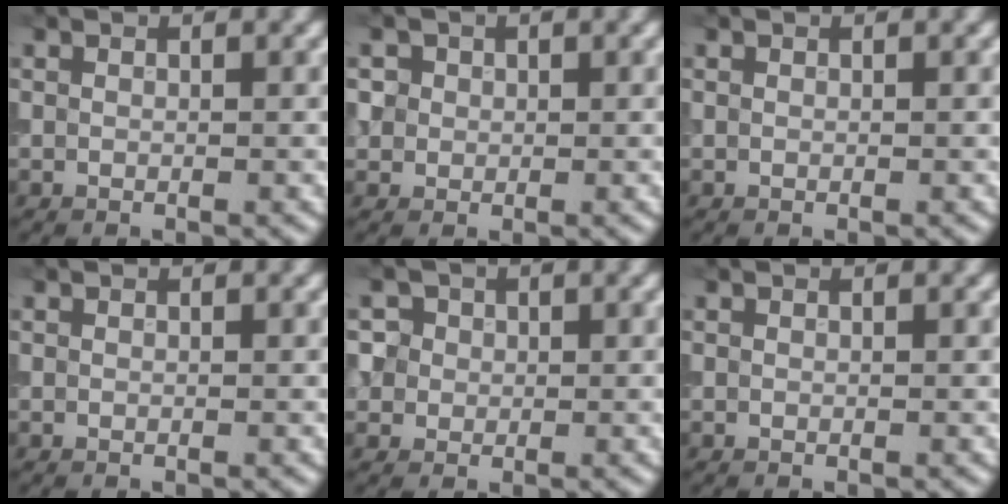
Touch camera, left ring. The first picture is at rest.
{"total": 2.2, "force": [0.9, 1.9, 0.7], "torque": [-0.008, 0.002, 0.020]}
{"total": 0.0}
{"total": 0.0}
{"total": 4.2, "force": [1.4, 3.7, 1.4], "torque": [-0.012, 0.018, 0.014]}
{"total": 0.0}